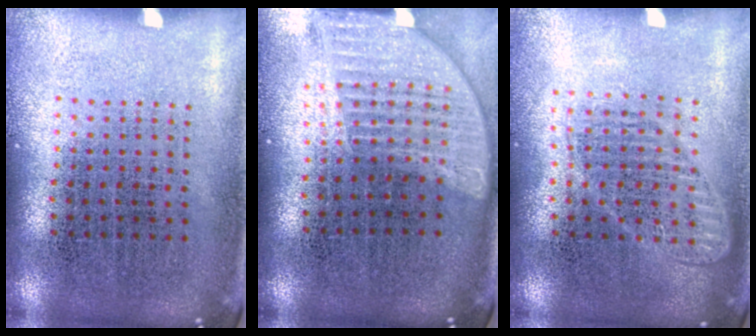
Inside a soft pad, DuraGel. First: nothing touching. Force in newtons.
{"total": 1.8, "press": 1.5, "slide": 1.0}
{"total": 1.5, "press": 1.3, "slide": 0.7}